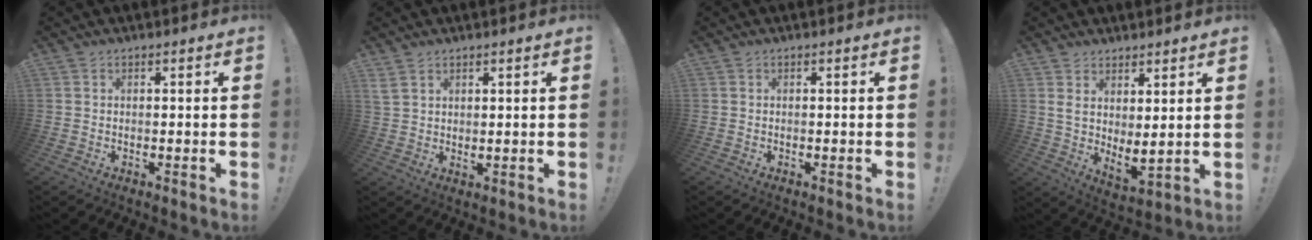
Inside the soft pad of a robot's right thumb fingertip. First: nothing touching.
{"total": 3.3, "force": [2.6, 1.1, 1.7], "torque": [-0.031, -0.015, 0.051]}
{"total": 0.0}
{"total": 5.3, "force": [3.7, 0.8, 3.6], "torque": [-0.055, -0.046, 0.068]}